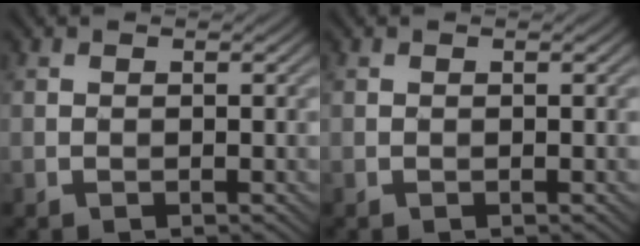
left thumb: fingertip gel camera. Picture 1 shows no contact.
{"total": 0.0}